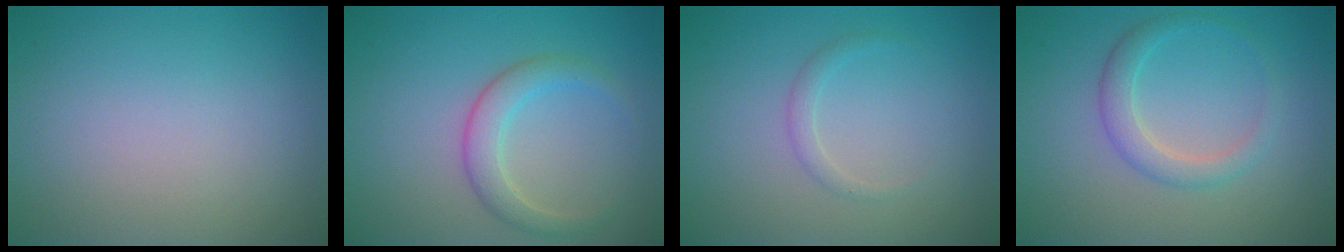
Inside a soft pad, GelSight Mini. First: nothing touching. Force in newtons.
{"total": 2.7, "press": 2.7, "slide": 0.2}
{"total": 1.0, "press": 1.0, "slide": 0.1}
{"total": 2.4, "press": 2.4, "slide": 0.1}